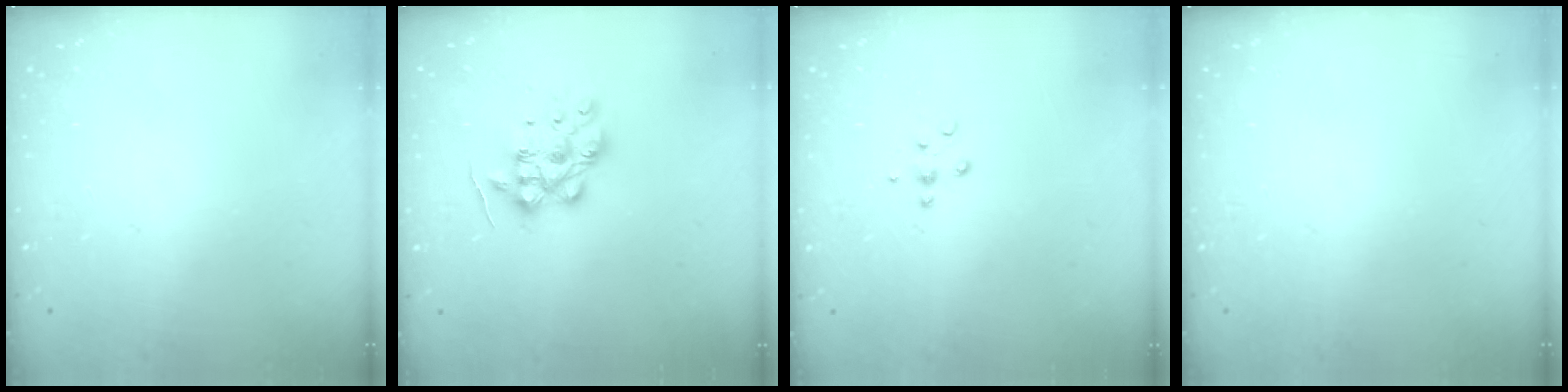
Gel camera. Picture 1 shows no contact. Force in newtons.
{"total": 12.8, "press": 12.8, "slide": 0.3}
{"total": 5.4, "press": 5.0, "slide": 2.0}
{"total": 0.0}